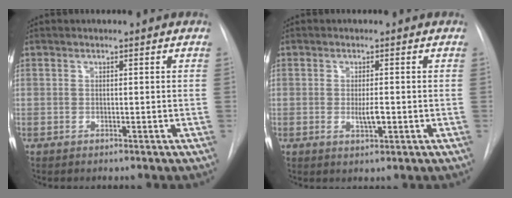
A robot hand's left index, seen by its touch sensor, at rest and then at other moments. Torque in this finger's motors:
{"motor_torque": [0.15, 0.15, 0.06, 0.04]}